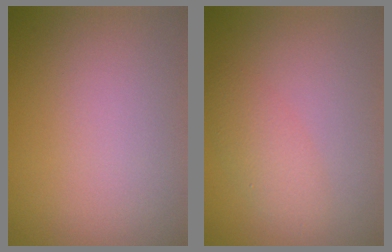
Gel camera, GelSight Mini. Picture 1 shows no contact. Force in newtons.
{"total": 2.5, "press": 2.5, "slide": 0.1}